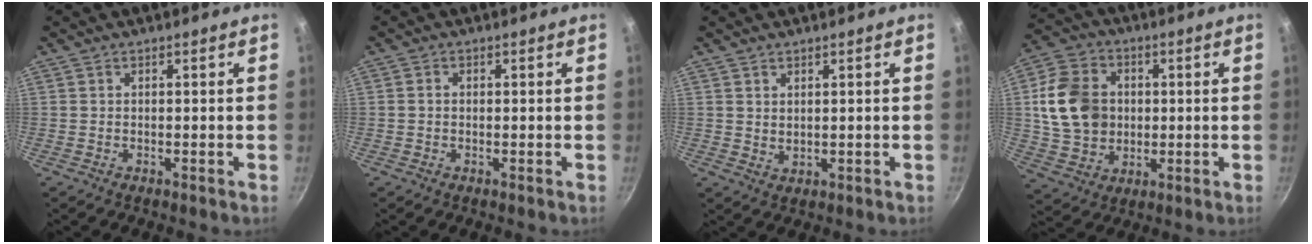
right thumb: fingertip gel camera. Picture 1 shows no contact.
{"total": 1.1, "force": [0.0, 0.9, 0.6], "torque": [-0.010, 0.005, -0.002]}
{"total": 1.9, "force": [1.3, 1.0, 1.0], "torque": [-0.014, -0.014, 0.024]}
{"total": 15.0, "force": [1.5, 12.1, 8.7], "torque": [-0.142, 0.006, 0.032]}